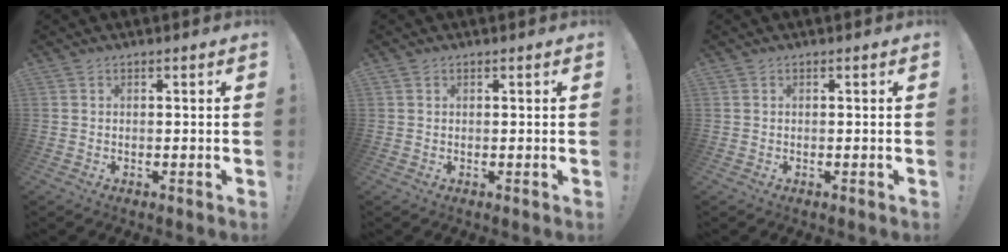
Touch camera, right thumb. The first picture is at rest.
{"total": 0.6, "force": [0.4, 0.4, 0.1], "torque": [-0.003, 0.000, 0.008]}
{"total": 0.0}